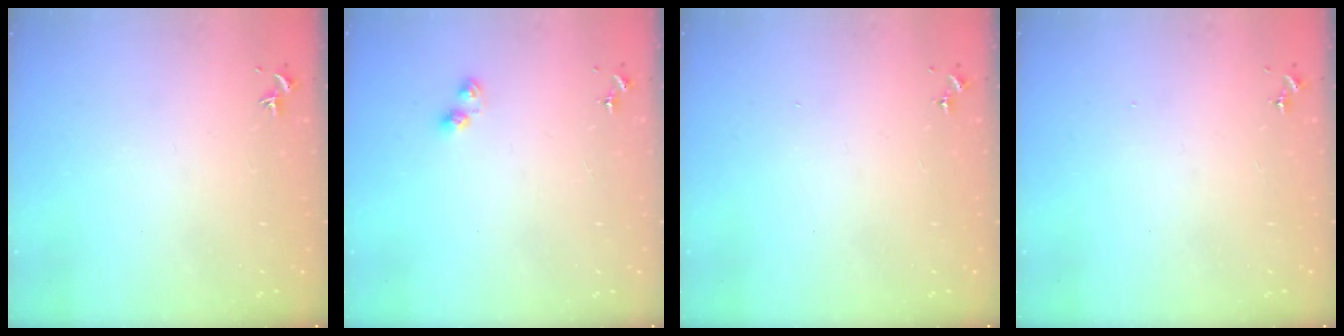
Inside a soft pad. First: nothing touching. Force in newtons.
{"total": 6.1, "press": 6.0, "slide": 0.7}
{"total": 0.0}
{"total": 0.0}